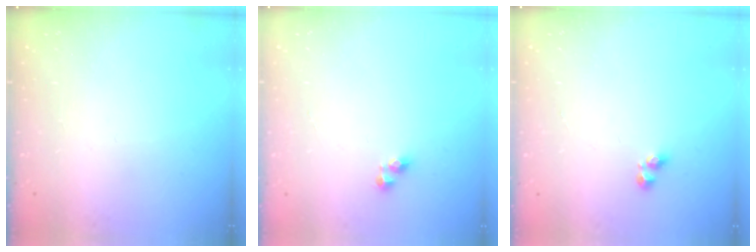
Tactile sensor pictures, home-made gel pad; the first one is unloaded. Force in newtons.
{"total": 4.8, "press": 4.7, "slide": 0.3}
{"total": 3.1, "press": 3.1, "slide": 0.3}